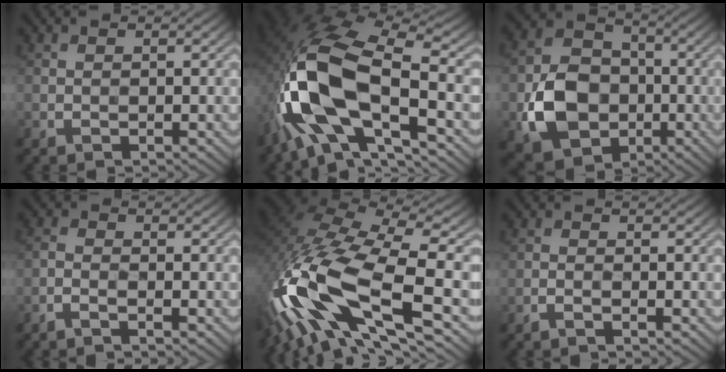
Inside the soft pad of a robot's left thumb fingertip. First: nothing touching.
{"total": 18.3, "force": [-4.7, 8.9, 15.3], "torque": [-0.344, -0.016, -0.086]}
{"total": 11.2, "force": [-3.1, 8.7, 6.3], "torque": [-0.139, -0.010, -0.064]}
{"total": 1.8, "force": [-1.3, 0.2, 1.1], "torque": [-0.028, 0.001, -0.036]}
{"total": 18.5, "force": [-5.7, 8.0, 15.7], "torque": [-0.370, -0.019, -0.104]}
{"total": 1.2, "force": [-0.9, 0.1, 0.8], "torque": [-0.014, 0.003, -0.024]}